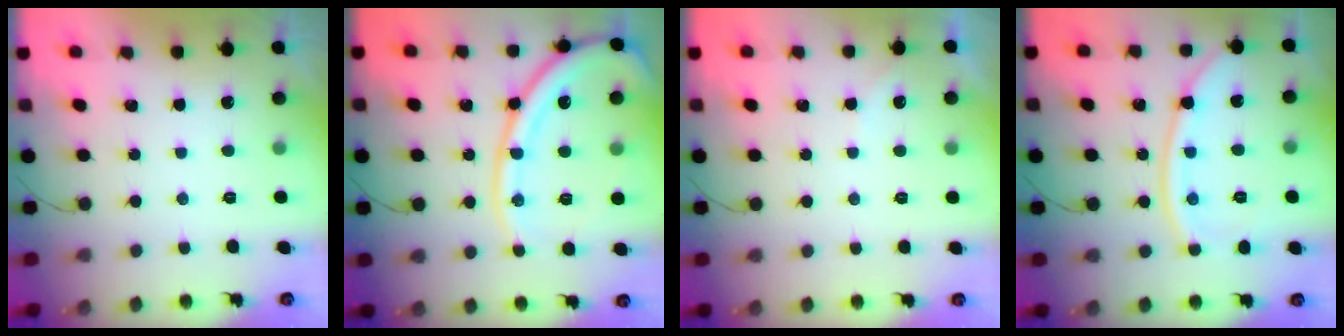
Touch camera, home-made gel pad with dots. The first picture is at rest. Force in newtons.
{"total": 17.2, "press": 17.0, "slide": 2.4}
{"total": 4.2, "press": 4.2, "slide": 0.6}
{"total": 11.1, "press": 11.1, "slide": 0.6}